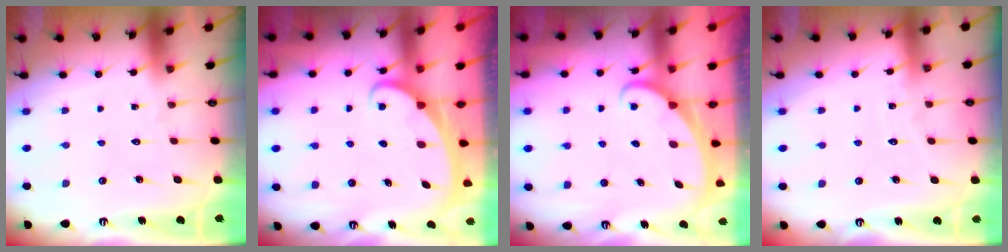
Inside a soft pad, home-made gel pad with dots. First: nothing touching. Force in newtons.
{"total": 1.9, "press": 1.9, "slide": 0.1}
{"total": 1.7, "press": 1.7, "slide": 0.1}
{"total": 2.9, "press": 2.9, "slide": 0.3}